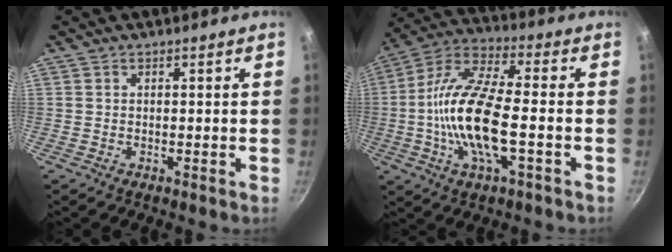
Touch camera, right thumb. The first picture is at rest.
{"total": 16.9, "force": [-3.0, 5.9, 15.6], "torque": [-0.305, 0.030, -0.075]}